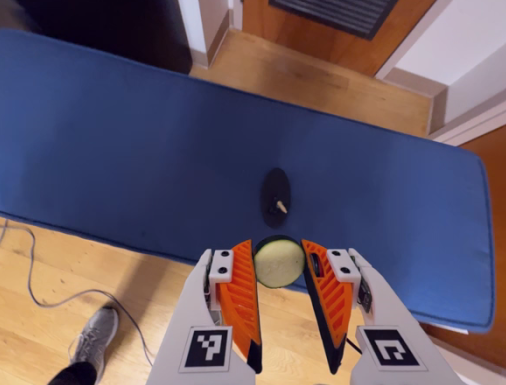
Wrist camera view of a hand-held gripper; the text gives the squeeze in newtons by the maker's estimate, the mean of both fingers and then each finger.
{"total": 7.9, "left": 7.9, "right": 7.8}